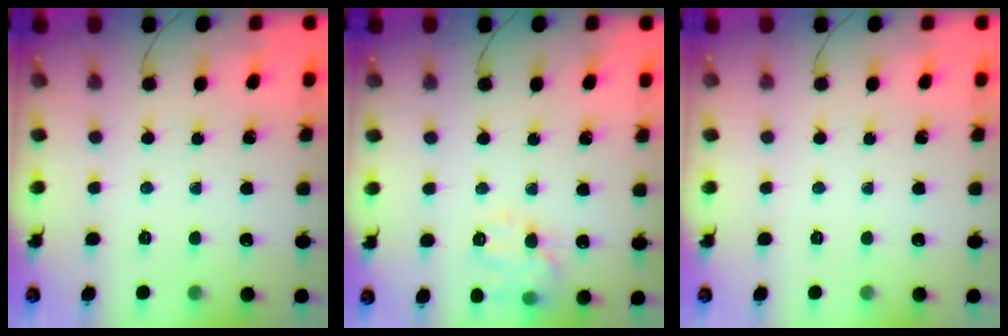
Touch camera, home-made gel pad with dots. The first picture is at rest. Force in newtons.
{"total": 11.5, "press": 11.4, "slide": 1.4}
{"total": 0.0}